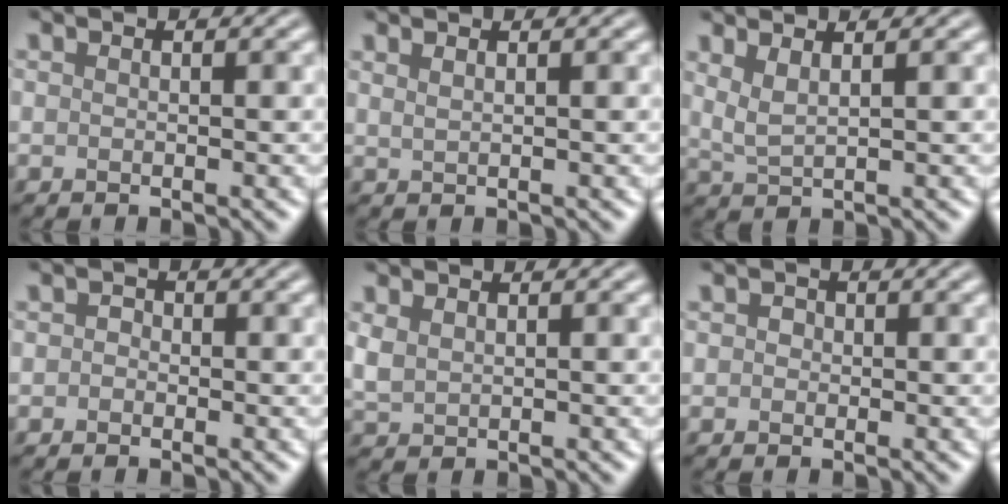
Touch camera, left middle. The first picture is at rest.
{"total": 1.4, "force": [0.9, 0.5, 0.9], "torque": [-0.006, -0.004, 0.008]}
{"total": 2.2, "force": [1.2, 0.7, 1.7], "torque": [-0.034, -0.006, 0.025]}
{"total": 1.0, "force": [-0.2, 0.9, 0.4], "torque": [0.000, -0.003, -0.018]}
{"total": 1.6, "force": [0.6, 1.1, 1.0], "torque": [-0.030, -0.001, 0.018]}
{"total": 1.0, "force": [0.1, 1.0, 0.4], "torque": [-0.001, 0.001, -0.009]}